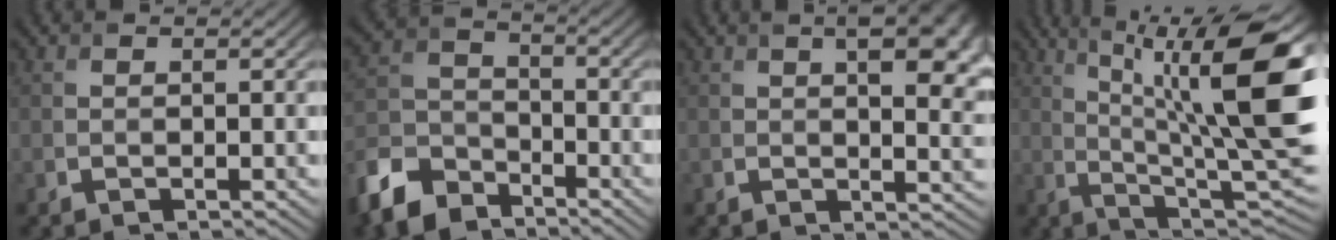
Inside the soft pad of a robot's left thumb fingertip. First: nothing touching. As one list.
[{"total": 10.2, "force": [-7.3, 5.6, 4.5], "torque": [-0.115, -0.016, -0.165]}, {"total": 9.9, "force": [3.4, 4.1, 8.3], "torque": [-0.107, 0.014, 0.043]}, {"total": 15.5, "force": [4.4, 3.7, 14.4], "torque": [-0.216, 0.007, 0.082]}]